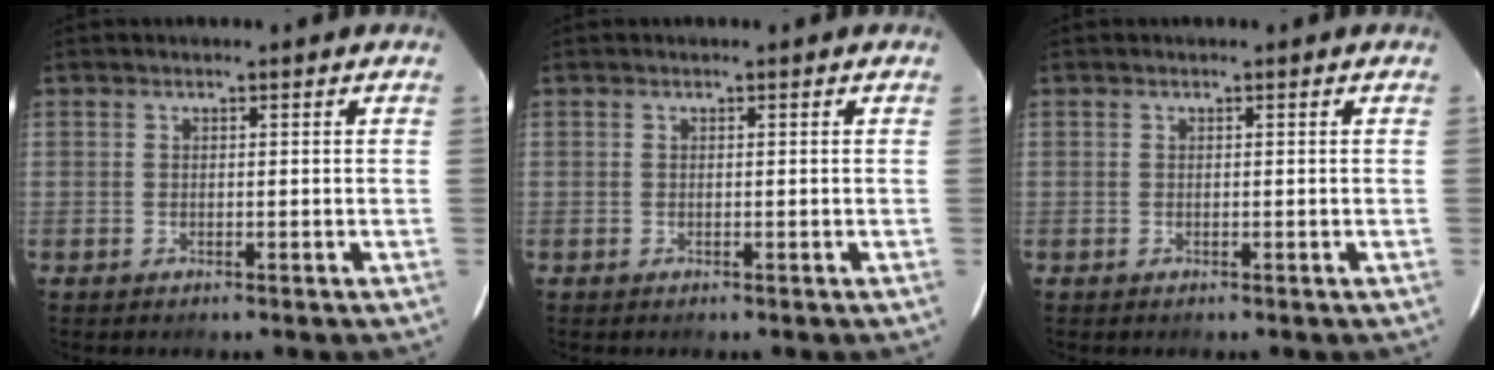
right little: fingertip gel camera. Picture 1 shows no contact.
{"total": 0.0}
{"total": 0.0}